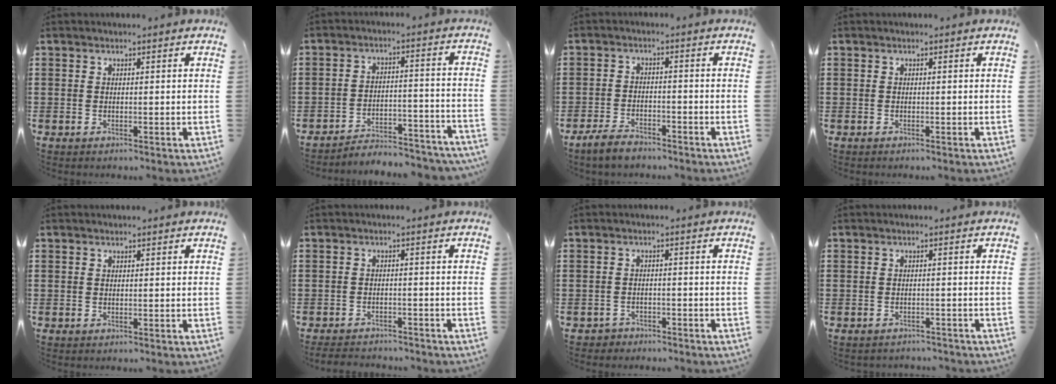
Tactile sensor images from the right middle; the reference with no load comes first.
{"total": 4.6, "force": [-4.5, 0.4, 0.8], "torque": [-0.017, 0.005, -0.096]}
{"total": 3.4, "force": [-3.0, 1.0, 1.3], "torque": [-0.030, 0.006, -0.062]}
{"total": 0.0}
{"total": 0.0}
{"total": 2.5, "force": [-2.4, 0.3, 0.1], "torque": [-0.007, -0.003, -0.052]}
{"total": 1.8, "force": [-1.7, 0.5, -0.2], "torque": [-0.003, 0.003, -0.039]}
{"total": 1.1, "force": [-1.1, 0.2, 0.0], "torque": [-0.004, 0.001, -0.025]}